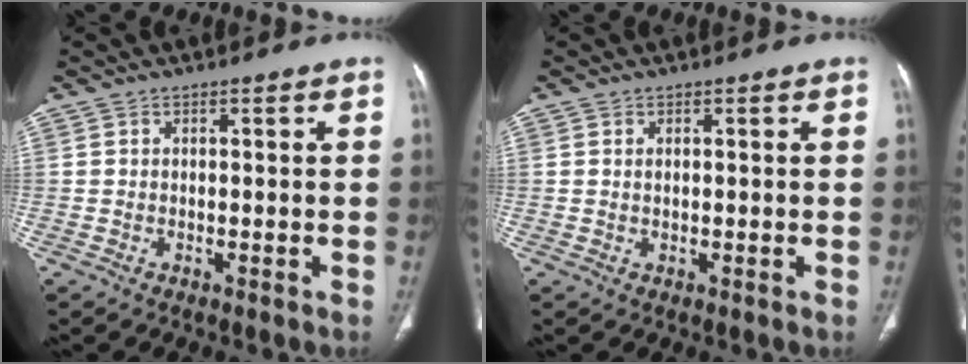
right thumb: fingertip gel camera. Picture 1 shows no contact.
{"total": 0.8, "force": [0.3, 0.3, 0.6], "torque": [-0.016, 0.002, 0.008]}